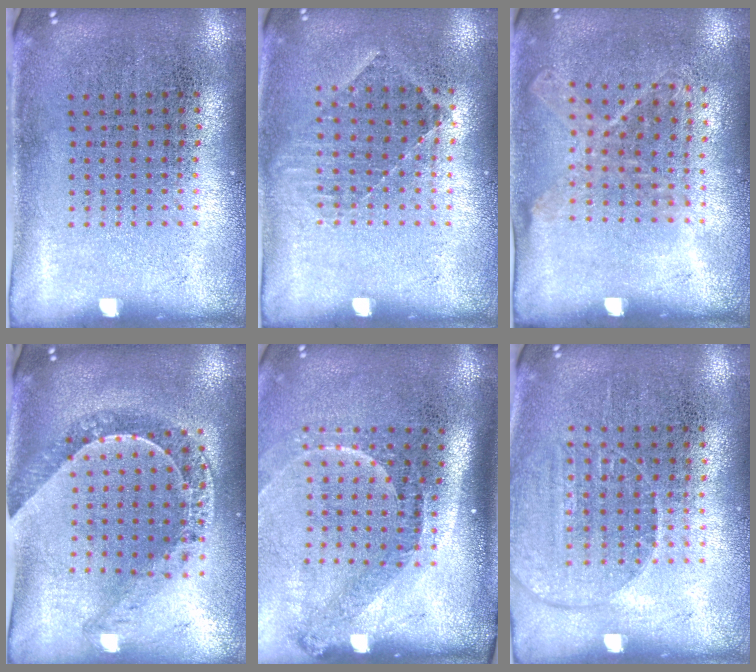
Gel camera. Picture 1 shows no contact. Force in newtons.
{"total": 0.8, "press": 0.8, "slide": 0.2}
{"total": 1.2, "press": 1.0, "slide": 0.6}
{"total": 1.2, "press": 1.2, "slide": 0.2}
{"total": 2.2, "press": 1.5, "slide": 1.6}
{"total": 1.4, "press": 1.3, "slide": 0.6}